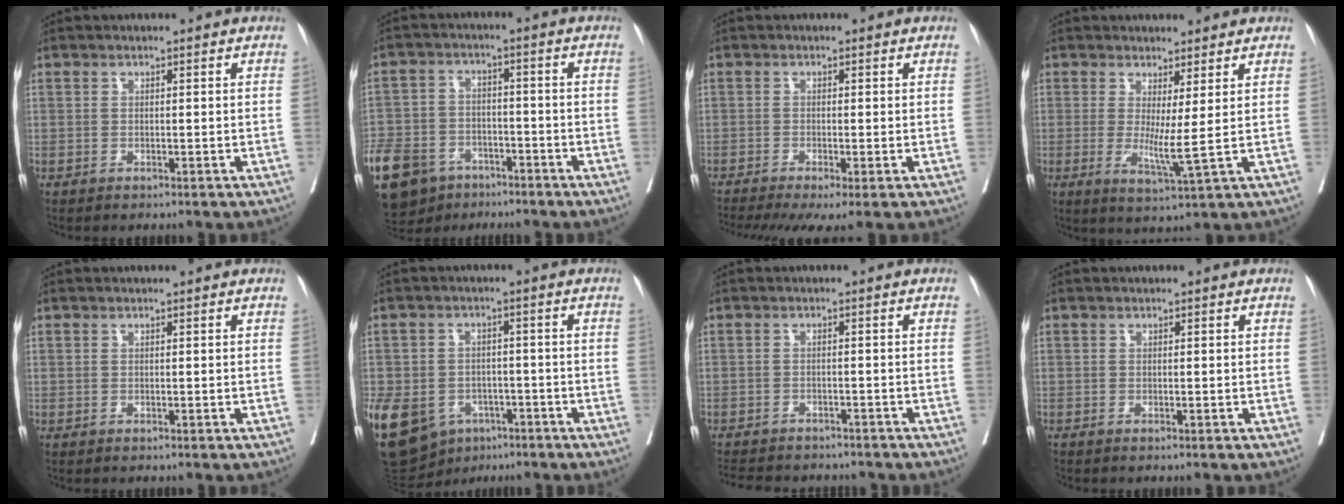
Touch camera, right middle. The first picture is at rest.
{"total": 18.3, "force": [-11.5, 11.4, 8.5], "torque": [-0.231, -0.016, -0.187]}
{"total": 8.3, "force": [-5.8, 1.4, 5.7], "torque": [-0.090, -0.017, -0.096]}
{"total": 4.8, "force": [0.4, -0.4, 4.7], "torque": [-0.083, -0.020, 0.014]}
{"total": 0.0}
{"total": 25.4, "force": [-11.3, 19.2, 12.1], "torque": [-0.367, -0.020, -0.165]}
{"total": 13.0, "force": [-11.3, 4.3, 4.7], "torque": [-0.095, -0.002, -0.142]}
{"total": 0.0}